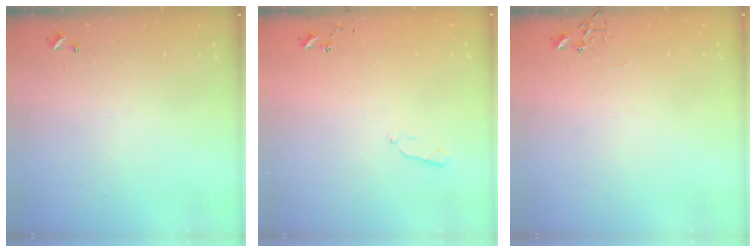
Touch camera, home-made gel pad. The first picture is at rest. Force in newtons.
{"total": 4.7, "press": 4.6, "slide": 0.9}
{"total": 0.0}